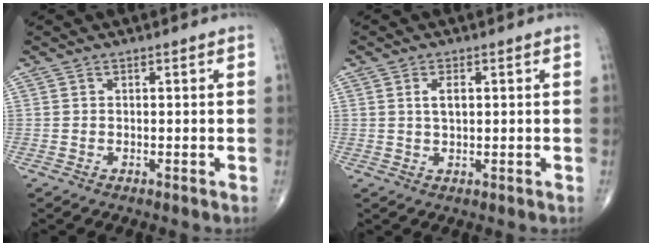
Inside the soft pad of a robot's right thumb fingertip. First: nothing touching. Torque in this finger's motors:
{"motor_torque": [0.00, 1.07, 0.30, -0.07, 0.01]}